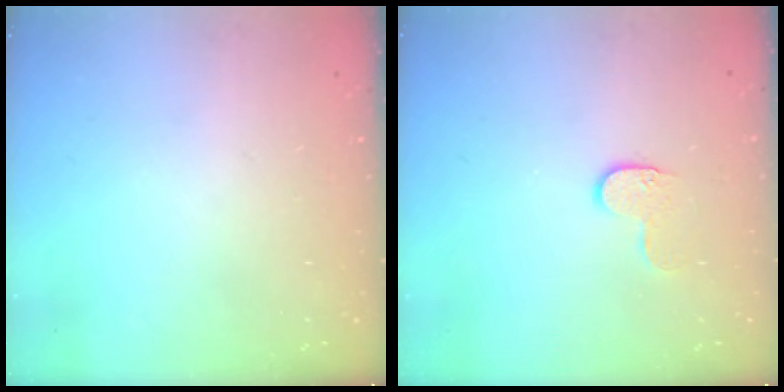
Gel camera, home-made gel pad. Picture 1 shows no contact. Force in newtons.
{"total": 5.6, "press": 5.6, "slide": 0.5}